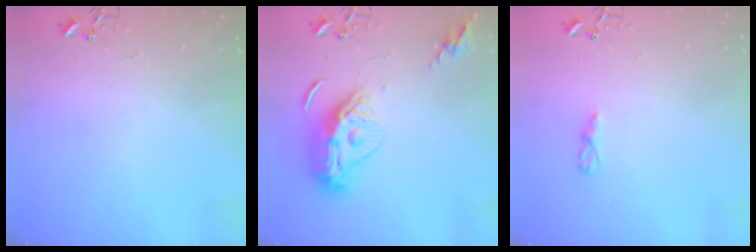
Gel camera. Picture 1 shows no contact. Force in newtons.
{"total": 13.5, "press": 13.4, "slide": 1.5}
{"total": 3.5, "press": 3.5, "slide": 0.4}